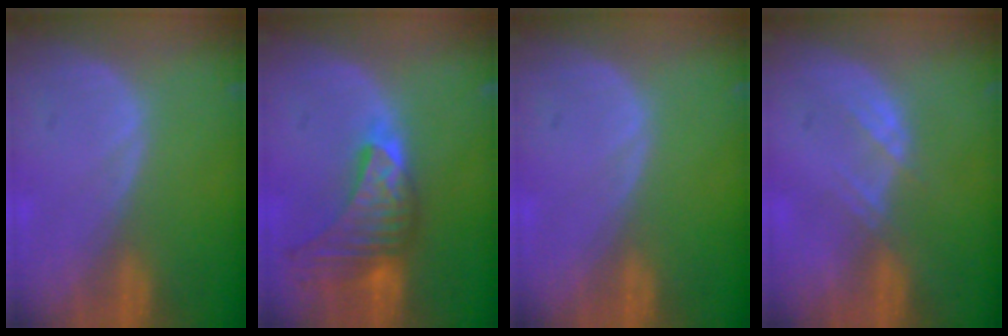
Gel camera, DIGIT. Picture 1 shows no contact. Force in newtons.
{"total": 9.0, "press": 8.5, "slide": 2.7}
{"total": 0.0}
{"total": 2.3, "press": 2.1, "slide": 0.7}